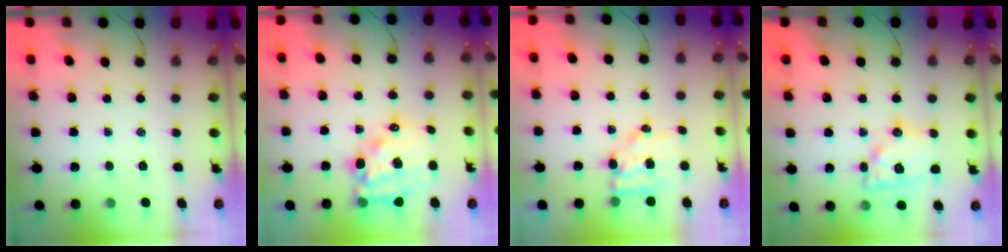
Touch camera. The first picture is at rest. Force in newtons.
{"total": 15.7, "press": 15.2, "slide": 3.8}
{"total": 7.8, "press": 7.8, "slide": 0.8}
{"total": 13.6, "press": 13.6, "slide": 1.0}